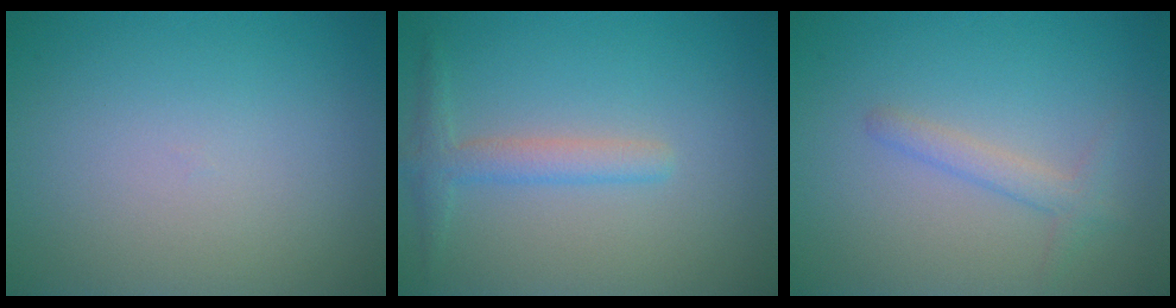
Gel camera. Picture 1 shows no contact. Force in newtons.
{"total": 2.2, "press": 2.2, "slide": 0.1}
{"total": 1.7, "press": 1.7, "slide": 0.1}